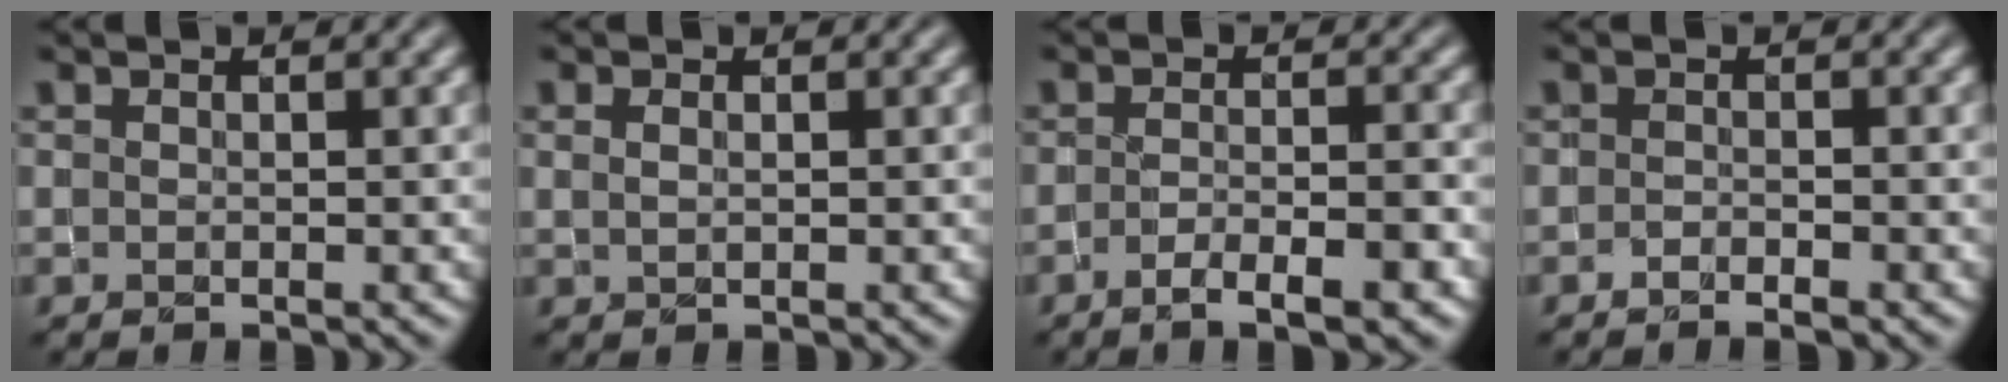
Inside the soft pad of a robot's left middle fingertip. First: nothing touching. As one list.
[{"total": 1.0, "force": [0.3, 0.6, 0.7], "torque": [-0.018, -0.001, 0.009]}, {"total": 3.9, "force": [-2.1, 0.9, 3.2], "torque": [-0.053, 0.000, -0.035]}, {"total": 1.1, "force": [-0.9, 0.2, 0.6], "torque": [-0.014, 0.000, -0.017]}]